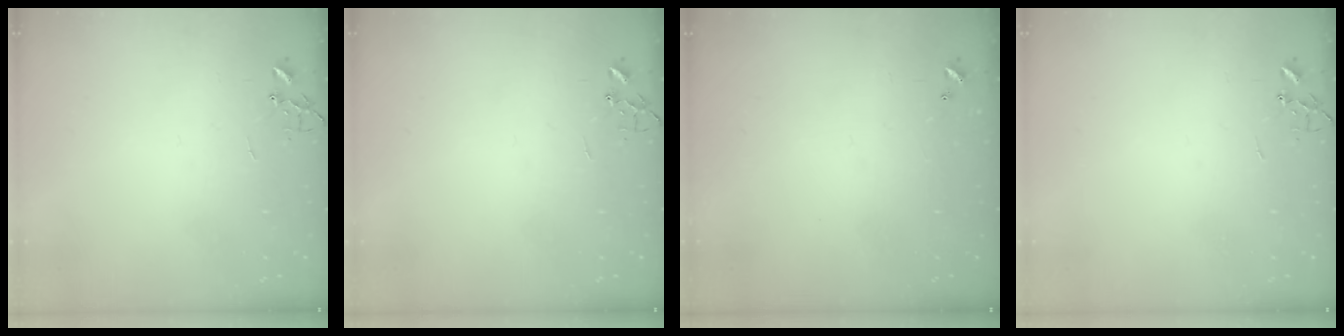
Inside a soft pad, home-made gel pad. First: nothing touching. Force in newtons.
{"total": 0.0}
{"total": 0.0}
{"total": 0.0}